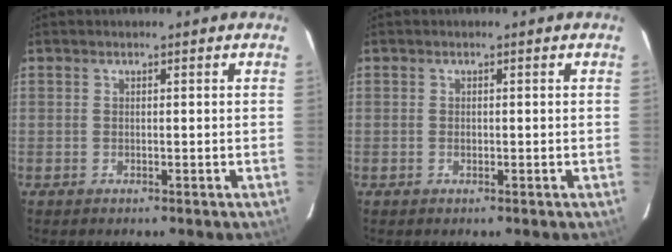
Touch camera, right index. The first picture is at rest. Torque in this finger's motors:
{"motor_torque": [0.17, -0.03, 0.04, 0.02]}